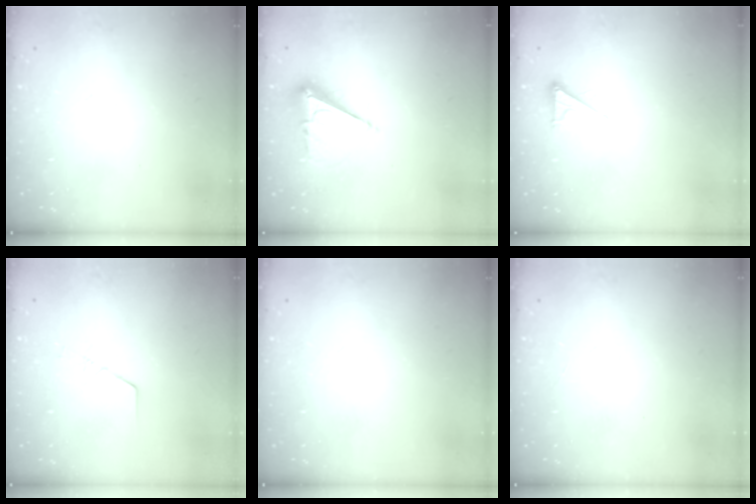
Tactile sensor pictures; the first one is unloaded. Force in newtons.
{"total": 7.0, "press": 7.0, "slide": 0.7}
{"total": 2.5, "press": 2.5, "slide": 0.4}
{"total": 1.3, "press": 1.3, "slide": 0.1}
{"total": 0.0}
{"total": 0.0}